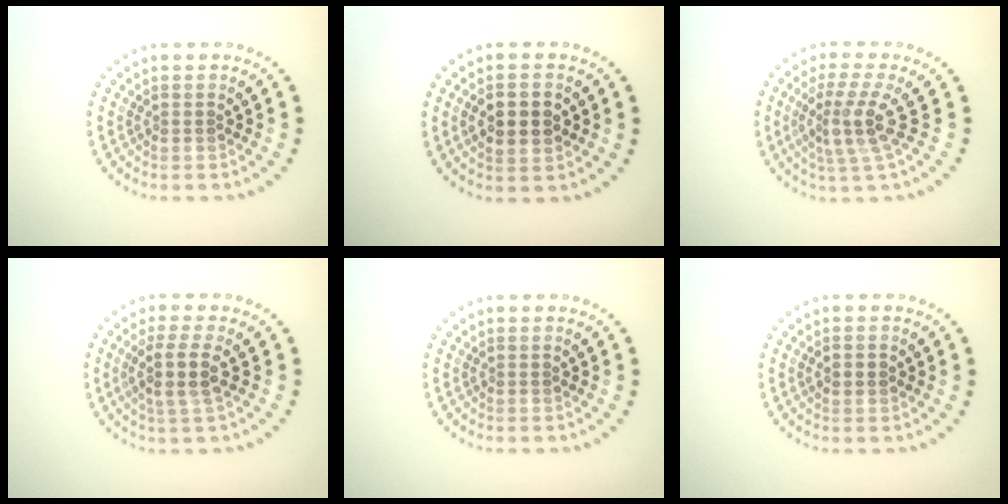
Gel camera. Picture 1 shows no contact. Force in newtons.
{"total": 4.1, "press": 4.1, "slide": 0.3}
{"total": 3.7, "press": 2.7, "slide": 2.6}
{"total": 2.9, "press": 2.5, "slide": 1.5}
{"total": 0.0}
{"total": 1.8, "press": 1.8, "slide": 0.2}